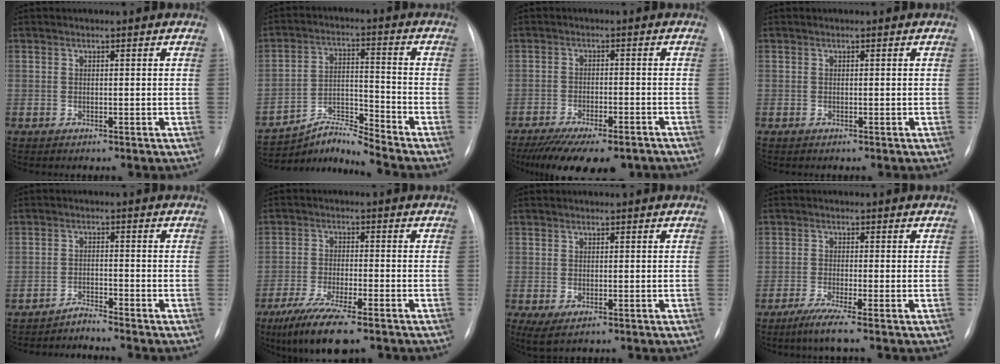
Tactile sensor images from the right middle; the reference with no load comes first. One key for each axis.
{"total": 7.4, "fx": -7.1, "fy": -2.1, "fz": -0.2, "tx": -0.010, "ty": 0.015, "tz": -0.127}
{"total": 15.9, "fx": -12.6, "fy": 4.7, "fz": 8.5, "tx": -0.147, "ty": -0.018, "tz": -0.176}
{"total": 0.0}
{"total": 2.6, "fx": -2.3, "fy": -1.1, "fz": -0.5, "tx": 0.012, "ty": -0.015, "tz": -0.039}
{"total": 10.0, "fx": -6.9, "fy": 1.6, "fz": 7.0, "tx": -0.124, "ty": -0.026, "tz": -0.112}
{"total": 2.4, "fx": -0.4, "fy": 1.0, "fz": 2.1, "tx": -0.035, "ty": -0.009, "tz": 0.004}
{"total": 3.7, "fx": -2.4, "fy": -0.7, "fz": 2.7, "tx": -0.056, "ty": -0.014, "tz": -0.050}